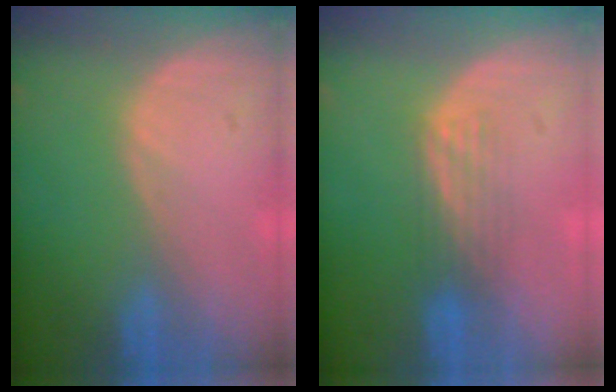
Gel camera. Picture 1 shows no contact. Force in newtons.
{"total": 2.9, "press": 2.9, "slide": 0.2}